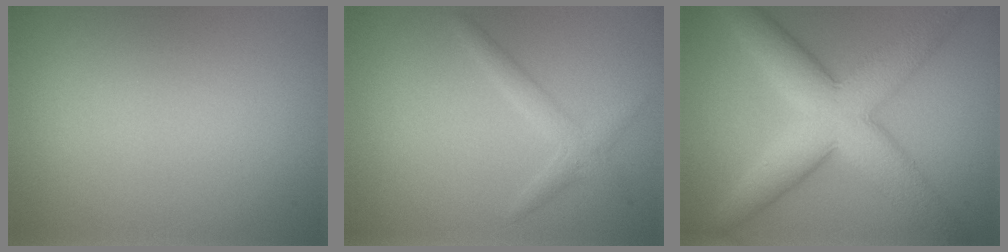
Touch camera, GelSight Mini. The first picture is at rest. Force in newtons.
{"total": 1.8, "press": 1.8, "slide": 0.0}
{"total": 9.2, "press": 9.2, "slide": 0.2}